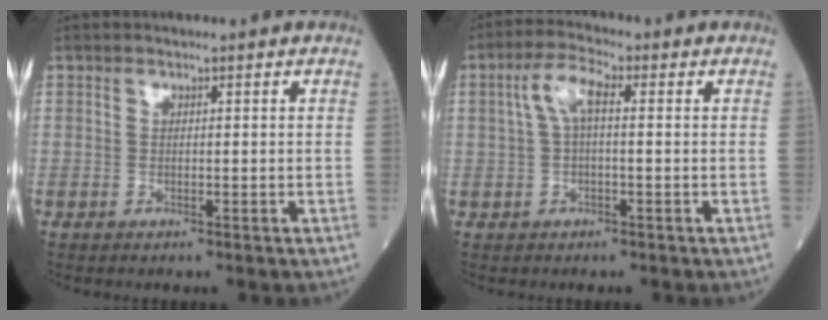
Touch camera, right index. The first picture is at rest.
{"total": 4.8, "force": [0.8, 1.3, 4.6], "torque": [-0.094, 0.021, 0.015]}